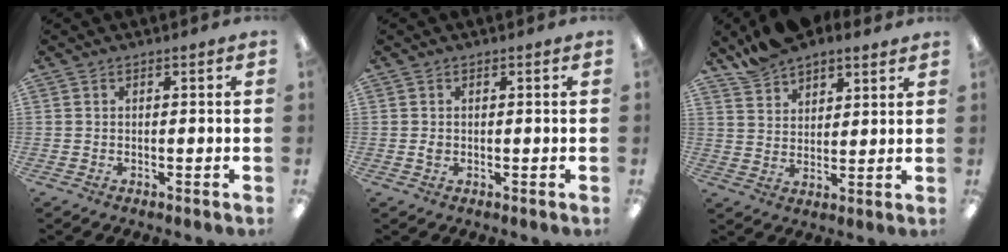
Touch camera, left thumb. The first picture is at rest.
{"total": 1.1, "force": [0.0, 0.8, 0.7], "torque": [-0.005, -0.001, -0.003]}
{"total": 8.1, "force": [7.1, 3.4, 2.0], "torque": [-0.047, -0.035, 0.132]}